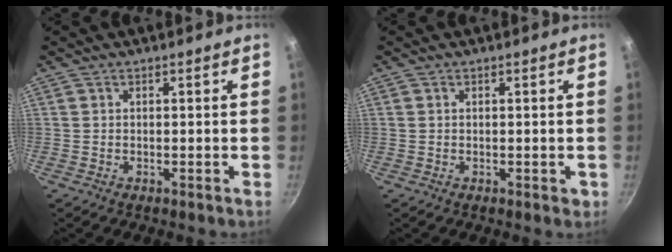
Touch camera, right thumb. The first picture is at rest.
{"total": 1.5, "force": [0.0, 0.9, 1.2], "torque": [-0.011, 0.000, 0.002]}